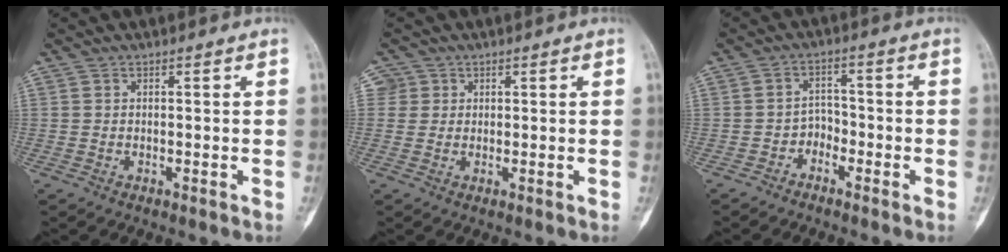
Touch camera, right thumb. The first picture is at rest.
{"total": 2.5, "force": [0.9, 2.3, -0.1], "torque": [0.021, 0.002, 0.009]}
{"total": 3.3, "force": [-2.3, 2.2, 0.8], "torque": [0.008, 0.023, -0.049]}